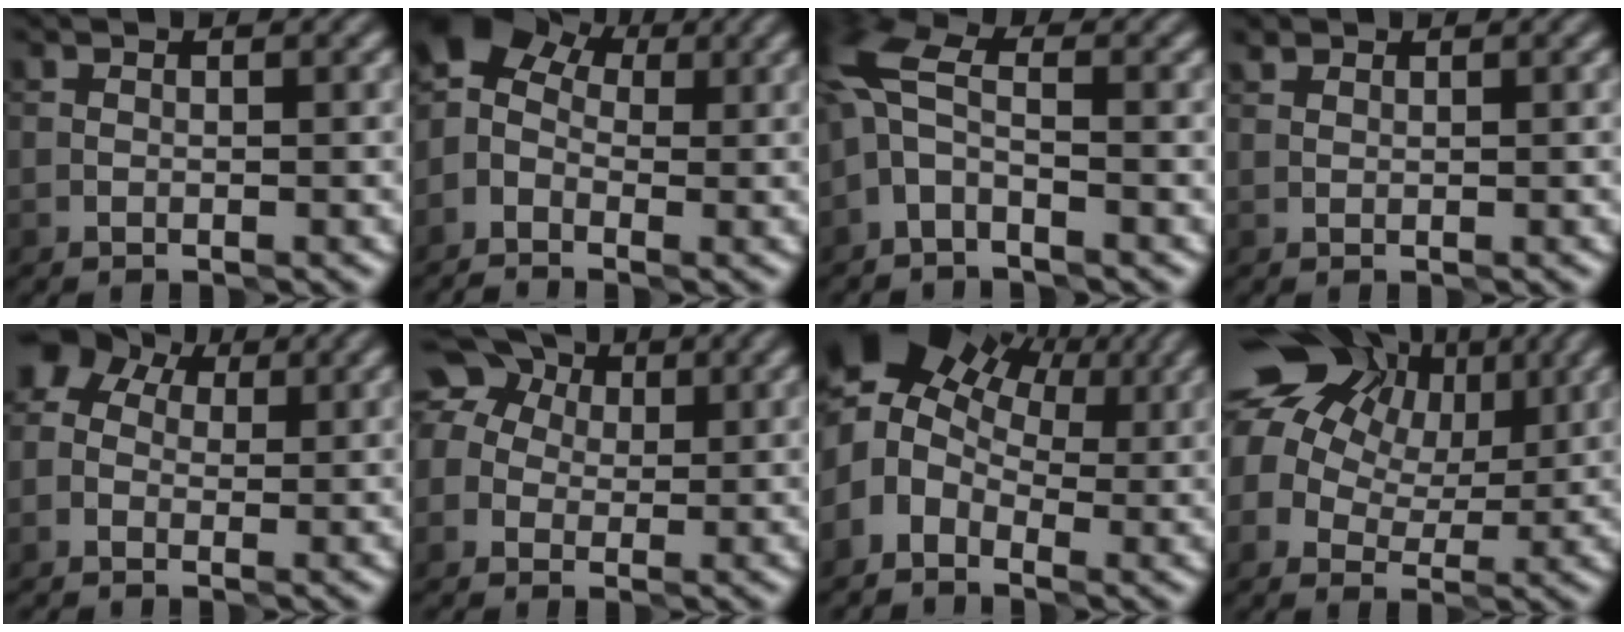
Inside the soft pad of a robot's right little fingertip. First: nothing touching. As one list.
[{"total": 6.0, "force": [-0.4, 4.5, 3.9], "torque": [-0.067, 0.021, -0.015]}, {"total": 4.3, "force": [-1.0, 1.9, 3.7], "torque": [-0.088, 0.018, -0.035]}, {"total": 0.7, "force": [0.6, 0.2, 0.0], "torque": [-0.002, 0.004, 0.010]}, {"total": 4.4, "force": [0.9, 3.6, 2.2], "torque": [-0.037, 0.025, 0.001]}, {"total": 8.1, "force": [2.1, 6.9, 3.9], "torque": [-0.078, 0.040, -0.002]}, {"total": 8.3, "force": [2.5, 6.0, 5.2], "torque": [-0.098, 0.007, 0.035]}, {"total": 14.7, "force": [6.0, 10.9, 7.9], "torque": [-0.172, 0.050, 0.094]}]